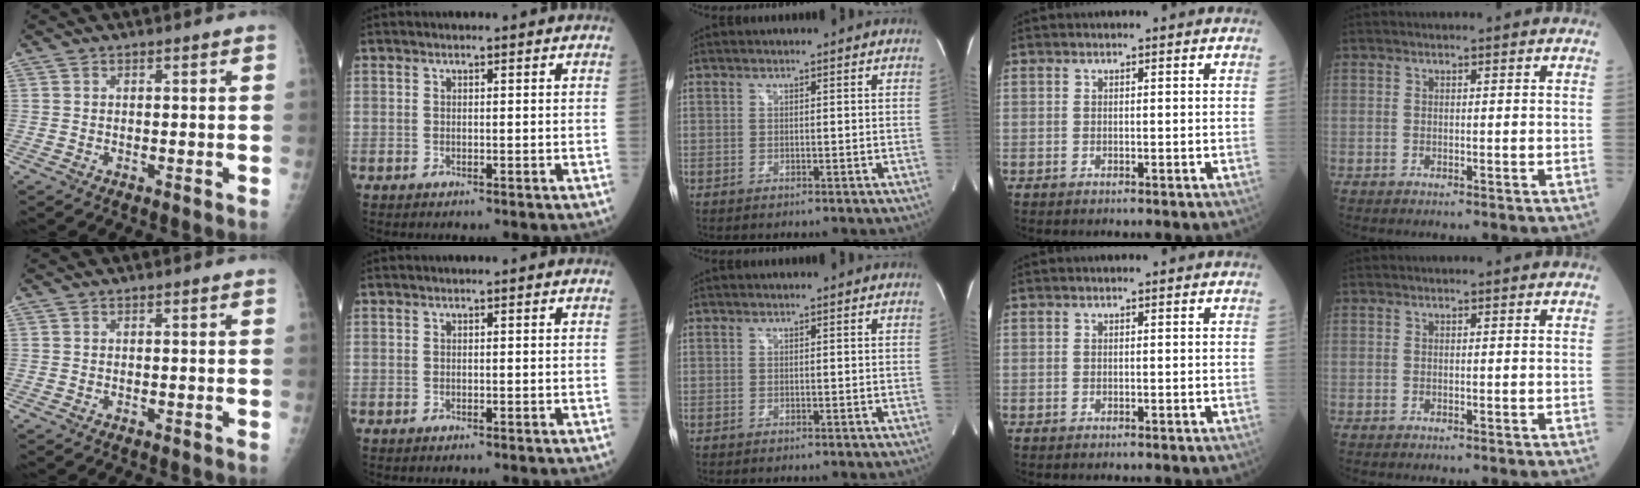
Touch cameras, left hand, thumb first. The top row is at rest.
{}